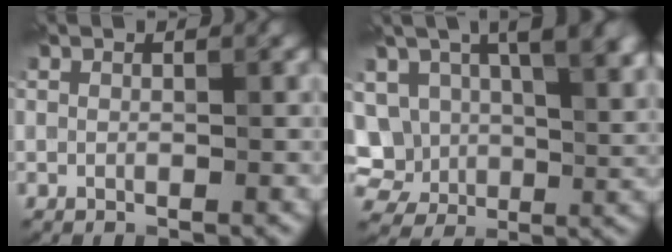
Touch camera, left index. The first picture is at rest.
{"total": 13.1, "force": [3.7, 9.0, 8.8], "torque": [-0.149, 0.009, 0.065]}